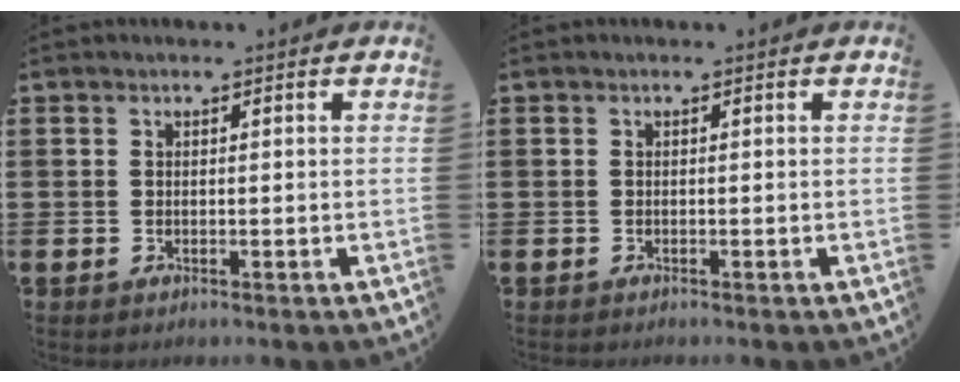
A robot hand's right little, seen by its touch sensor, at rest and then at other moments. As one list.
[{"total": 0.0}]